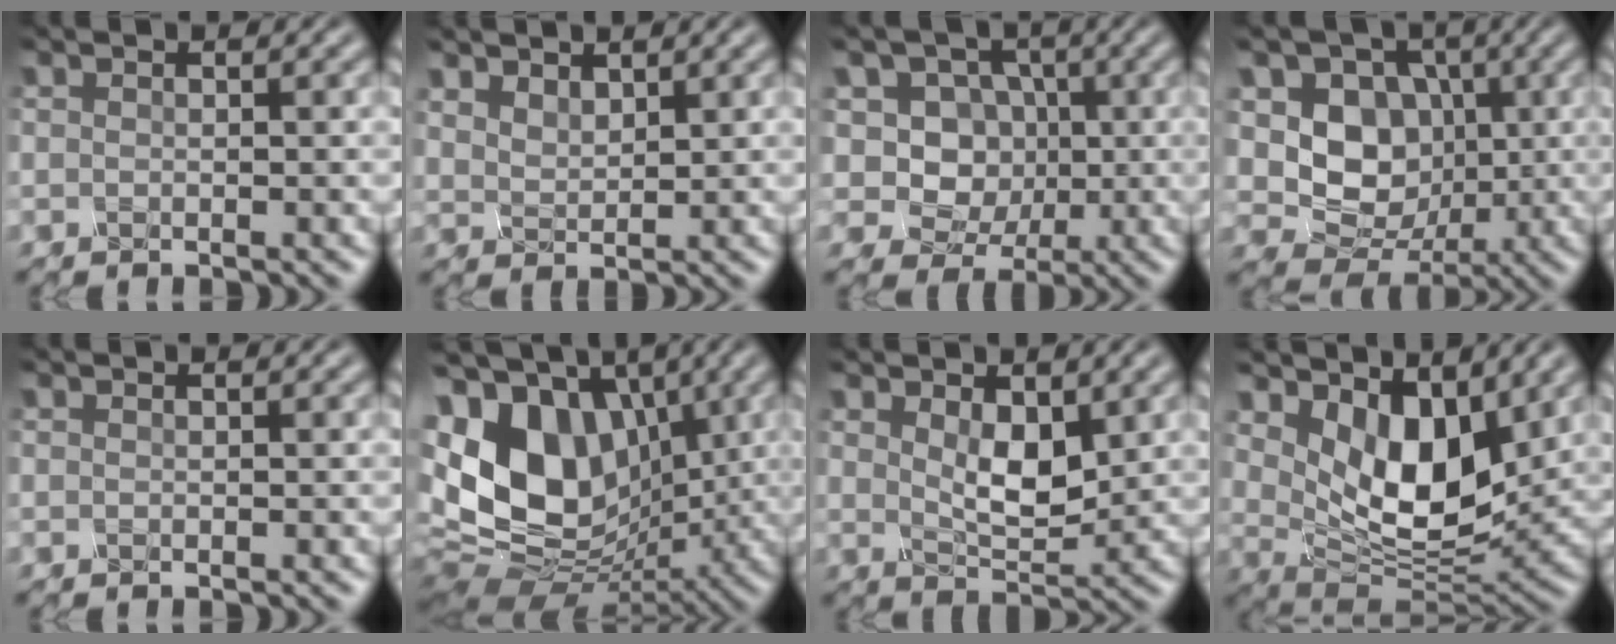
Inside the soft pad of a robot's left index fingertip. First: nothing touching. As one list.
[{"total": 1.7, "force": [1.7, 0.4, 0.2], "torque": [-0.014, 0.004, 0.051]}, {"total": 6.1, "force": [1.0, 5.7, 2.2], "torque": [-0.035, 0.013, 0.015]}, {"total": 5.8, "force": [0.2, 5.1, 2.8], "torque": [-0.050, -0.004, 0.004]}, {"total": 0.0}, {"total": 14.4, "force": [1.5, 10.1, 10.1], "torque": [-0.220, 0.001, 0.038]}, {"total": 3.1, "force": [0.9, 1.3, 2.7], "torque": [-0.062, -0.004, 0.033]}, {"total": 6.5, "force": [2.7, 3.6, 4.7], "torque": [-0.094, -0.023, 0.054]}]